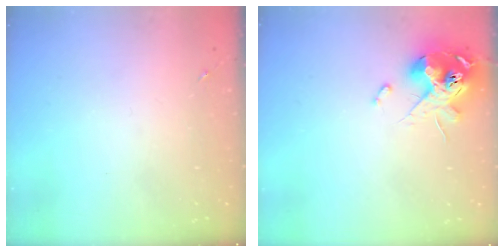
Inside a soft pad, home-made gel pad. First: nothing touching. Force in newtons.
{"total": 14.1, "press": 14.0, "slide": 1.7}